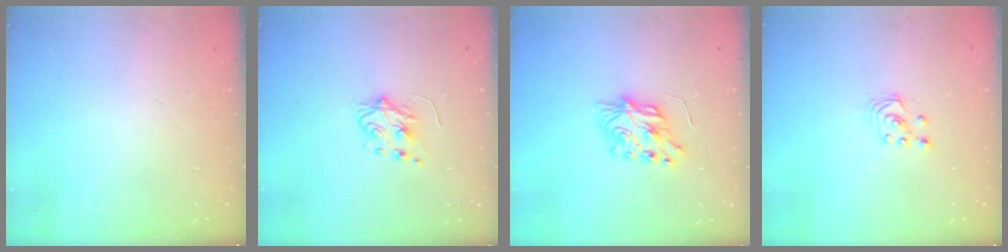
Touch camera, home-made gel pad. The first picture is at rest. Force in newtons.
{"total": 5.9, "press": 5.9, "slide": 0.6}
{"total": 7.3, "press": 7.3, "slide": 0.3}
{"total": 2.1, "press": 2.1, "slide": 0.3}